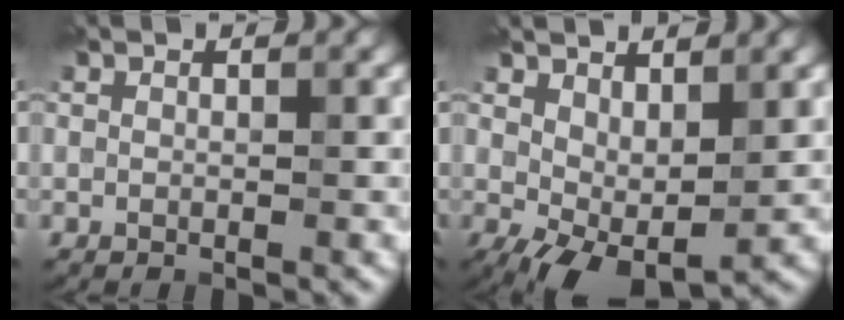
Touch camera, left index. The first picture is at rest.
{"total": 5.3, "force": [0.2, 2.6, 4.6], "torque": [-0.090, -0.003, 0.006]}